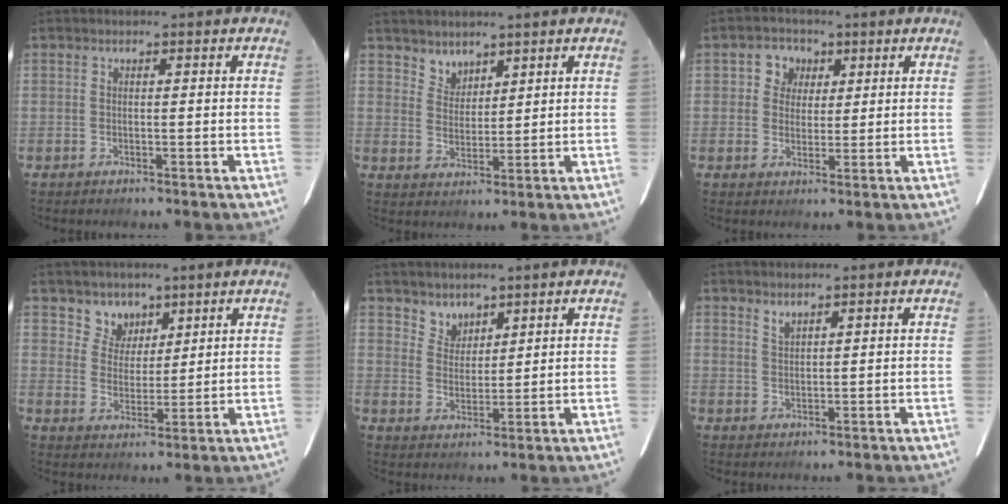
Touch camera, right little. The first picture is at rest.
{"total": 3.6, "force": [3.2, 1.8, 0.3], "torque": [0.004, 0.005, 0.060]}
{"total": 4.7, "force": [1.3, 4.3, 1.3], "torque": [-0.016, 0.014, 0.019]}
{"total": 5.2, "force": [3.6, 3.7, 0.5], "torque": [0.000, 0.009, 0.067]}
{"total": 3.9, "force": [3.3, 2.2, 0.3], "torque": [0.005, 0.007, 0.063]}
{"total": 1.4, "force": [1.3, 0.1, 0.6], "torque": [-0.009, -0.001, 0.025]}